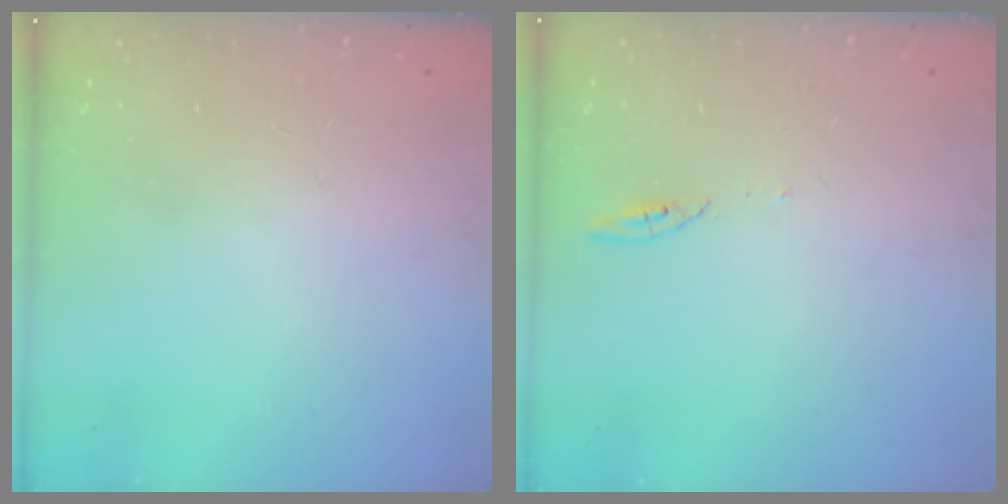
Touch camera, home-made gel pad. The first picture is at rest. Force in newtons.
{"total": 3.8, "press": 3.7, "slide": 0.4}